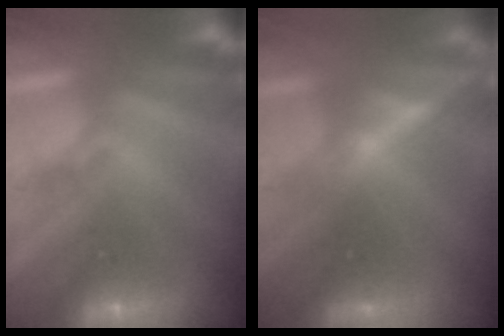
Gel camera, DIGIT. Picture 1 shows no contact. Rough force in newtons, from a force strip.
{"total": 2.2}